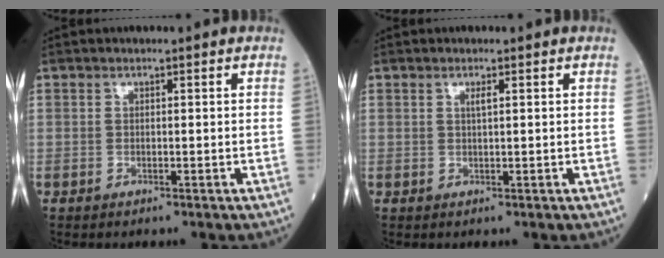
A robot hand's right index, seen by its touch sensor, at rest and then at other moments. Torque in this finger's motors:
{"motor_torque": [0.01, 0.01, -0.01, 0.01]}